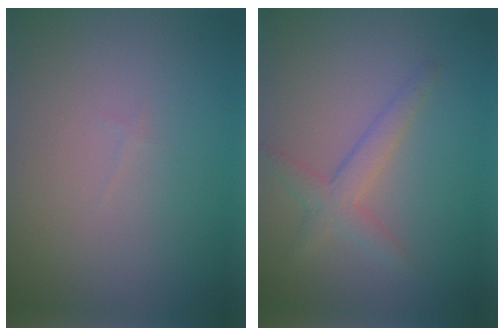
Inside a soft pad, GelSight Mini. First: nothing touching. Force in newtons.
{"total": 2.4, "press": 2.4, "slide": 0.2}